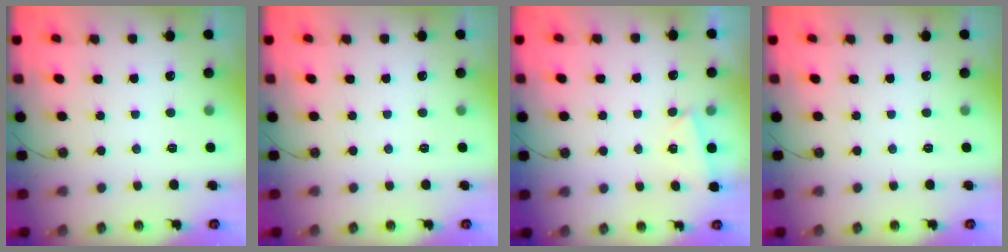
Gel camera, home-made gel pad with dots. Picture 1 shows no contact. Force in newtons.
{"total": 0.0}
{"total": 2.5, "press": 1.5, "slide": 2.0}
{"total": 0.0}